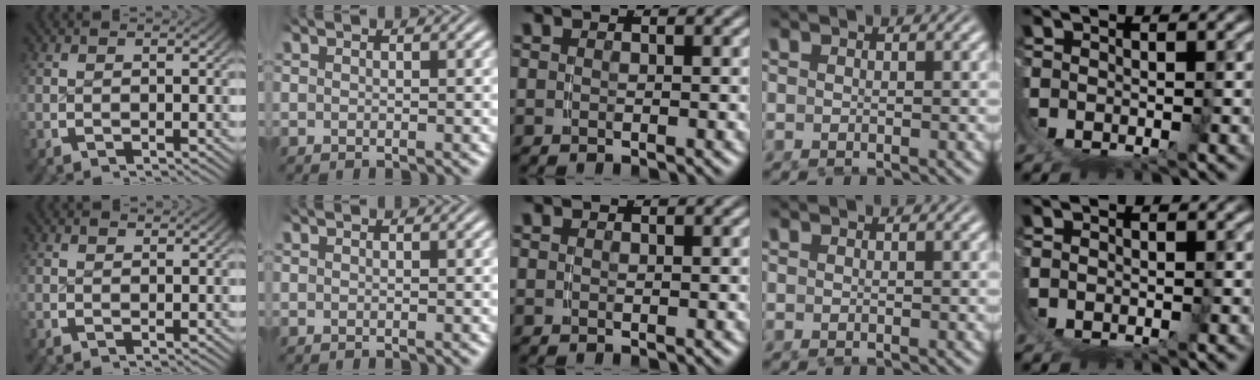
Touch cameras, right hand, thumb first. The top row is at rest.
{"thumb": {"total": 0.6, "force": [0.6, 0.2, 0.1], "torque": [0.005, -0.002, 0.012]}, "little": {"total": 0.5, "force": [-0.2, 0.5, 0.1], "torque": [-0.005, 0.001, -0.003]}}